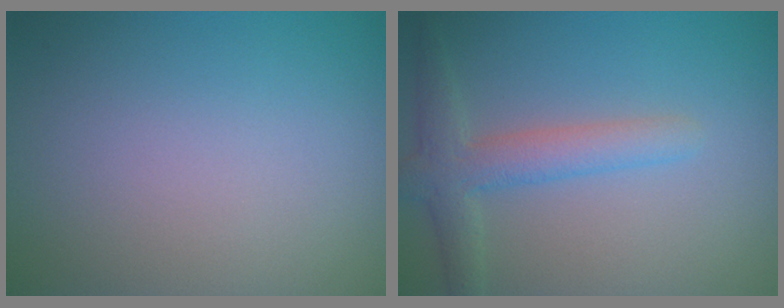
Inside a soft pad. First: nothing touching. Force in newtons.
{"total": 3.5, "press": 3.5, "slide": 0.2}